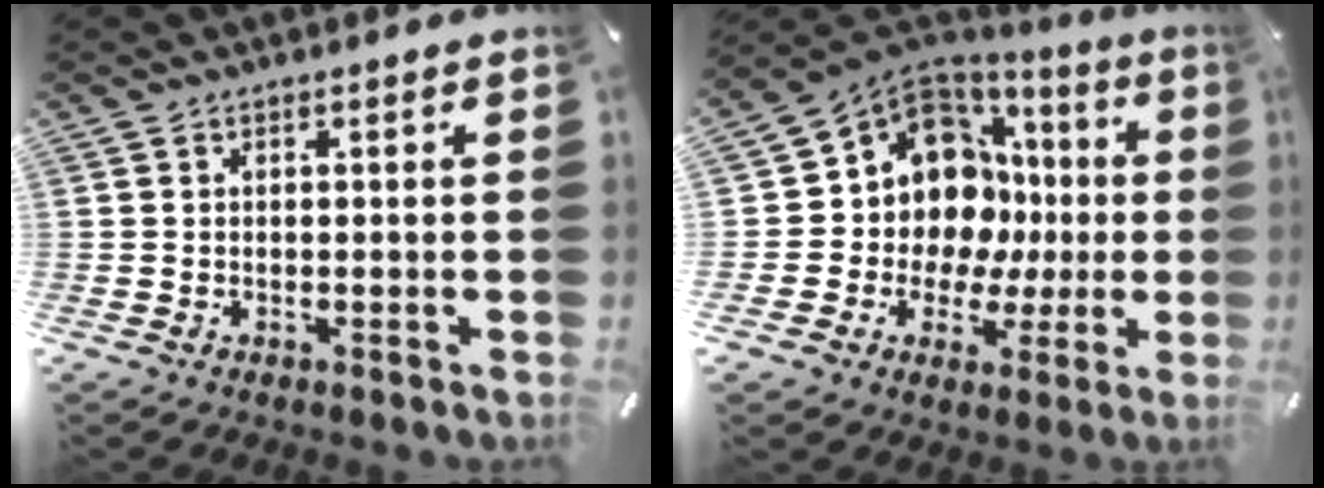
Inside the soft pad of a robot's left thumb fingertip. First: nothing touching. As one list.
[{"total": 12.9, "force": [4.1, 11.0, 5.4], "torque": [-0.111, -0.061, 0.091]}]